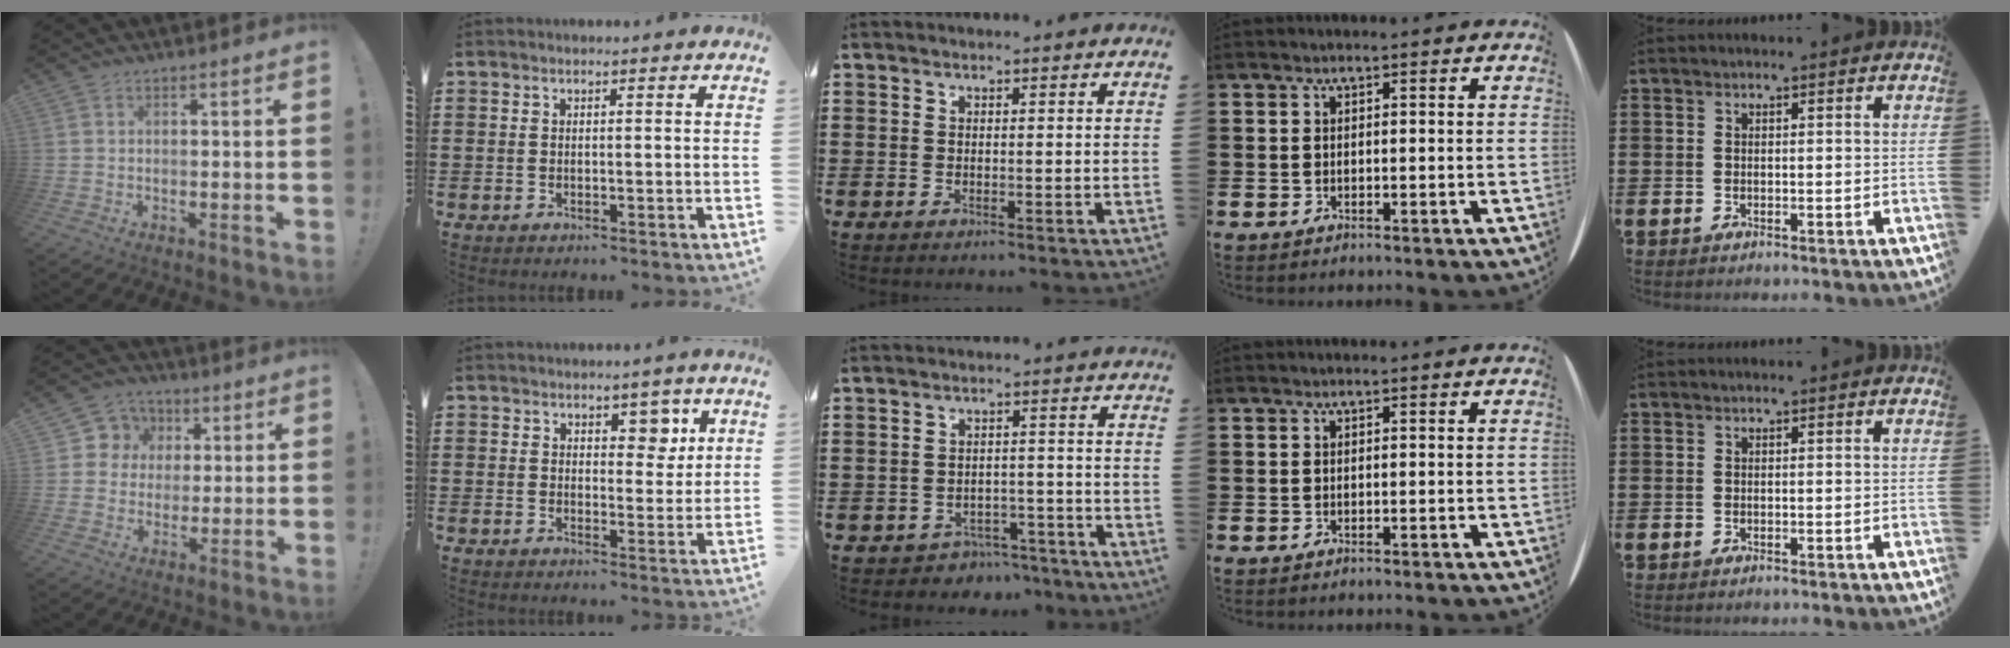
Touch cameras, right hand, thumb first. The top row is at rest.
{"thumb": {"total": 8.4, "force": [1.3, 8.1, 1.9], "torque": [-0.029, -0.001, 0.032]}, "index": {"total": 4.5, "force": [2.6, 2.8, 2.3], "torque": [-0.025, -0.001, 0.040]}, "middle": {"total": 2.5, "force": [-2.4, 0.6, -0.1], "torque": [-0.009, -0.001, -0.053]}}